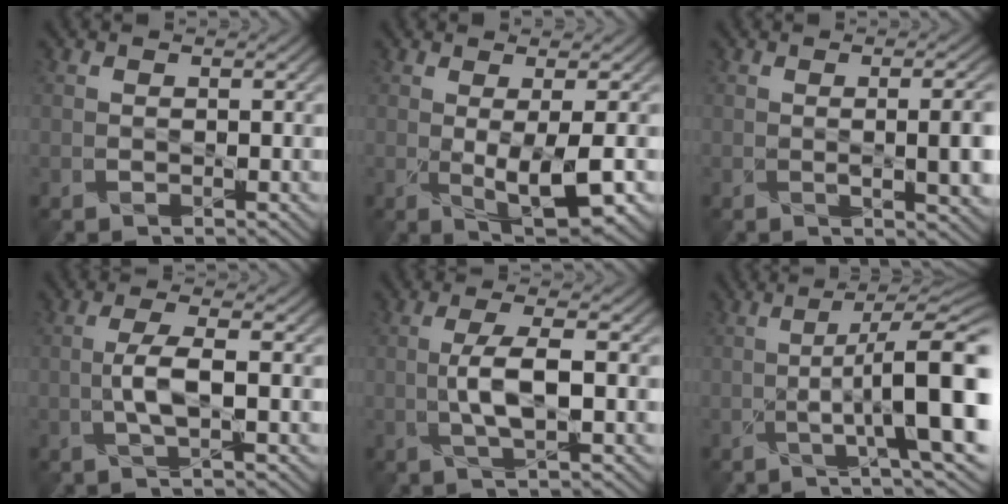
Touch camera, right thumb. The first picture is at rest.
{"total": 5.0, "force": [-1.1, 1.5, 4.6], "torque": [-0.100, -0.014, -0.007]}
{"total": 4.6, "force": [-0.8, 1.0, 4.5], "torque": [-0.061, -0.008, -0.001]}
{"total": 2.6, "force": [-0.6, -0.3, 2.5], "torque": [-0.060, 0.006, -0.011]}
{"total": 3.3, "force": [-0.5, 0.1, 3.3], "torque": [-0.076, 0.008, -0.009]}
{"total": 11.2, "force": [-2.2, 1.7, 10.9], "torque": [-0.159, 0.003, -0.030]}